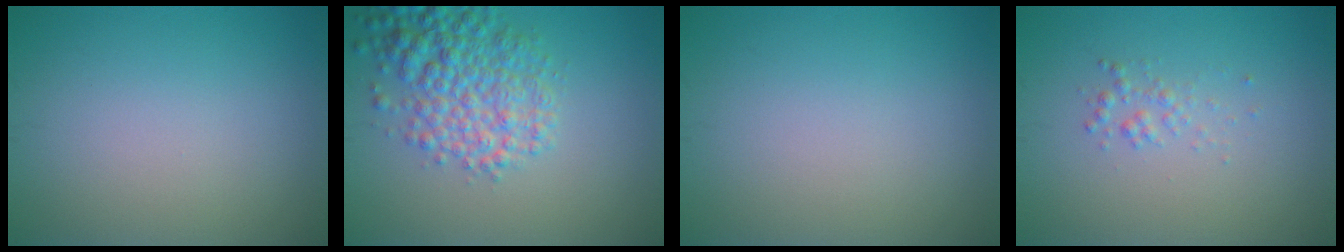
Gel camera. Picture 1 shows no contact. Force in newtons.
{"total": 5.7, "press": 5.7, "slide": 0.2}
{"total": 0.0}
{"total": 1.1, "press": 1.1, "slide": 0.1}